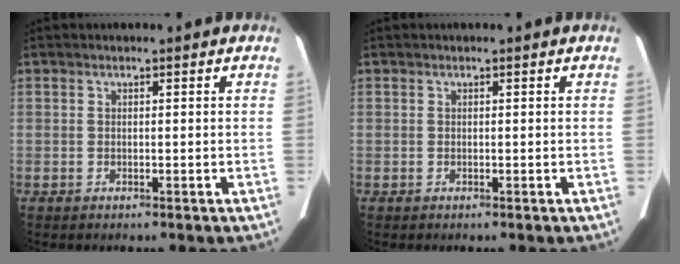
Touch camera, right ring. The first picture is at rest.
{"total": 0.0}